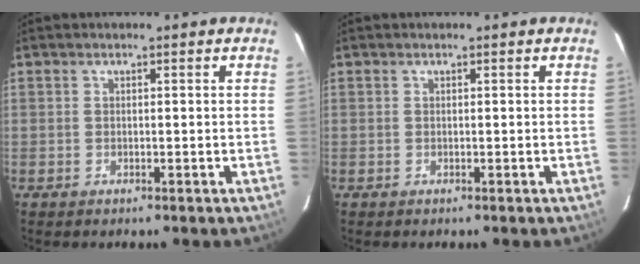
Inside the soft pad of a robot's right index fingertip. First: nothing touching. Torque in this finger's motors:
{"motor_torque": [0.00, 0.00, 0.00, 0.00]}